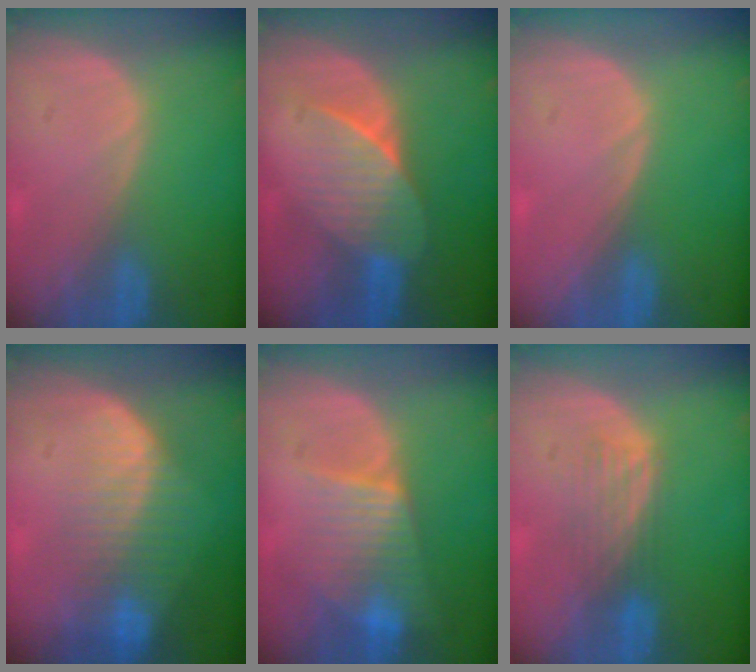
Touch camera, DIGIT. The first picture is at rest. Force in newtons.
{"total": 7.1, "press": 6.6, "slide": 2.7}
{"total": 0.0}
{"total": 8.5, "press": 7.2, "slide": 4.6}
{"total": 6.9, "press": 6.7, "slide": 1.7}
{"total": 4.3, "press": 3.7, "slide": 2.3}